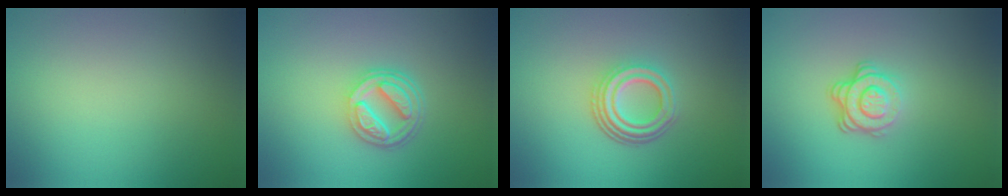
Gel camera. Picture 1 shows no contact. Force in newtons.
{"total": 4.5, "press": 3.3, "slide": 3.0}
{"total": 4.6, "press": 3.3, "slide": 3.2}
{"total": 3.7, "press": 2.5, "slide": 2.6}